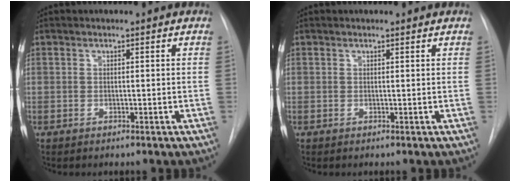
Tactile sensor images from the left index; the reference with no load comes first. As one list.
[{"total": 0.8, "force": [0.8, 0.1, 0.1], "torque": [-0.009, 0.003, 0.010]}]